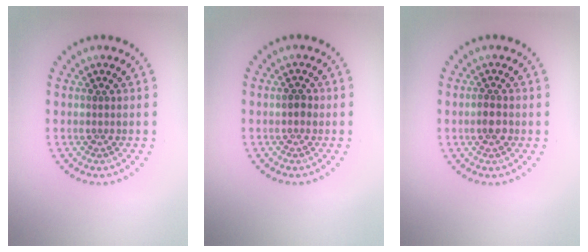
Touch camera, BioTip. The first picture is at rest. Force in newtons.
{"total": 1.0, "press": 1.0, "slide": 0.1}
{"total": 1.6, "press": 1.6, "slide": 0.4}